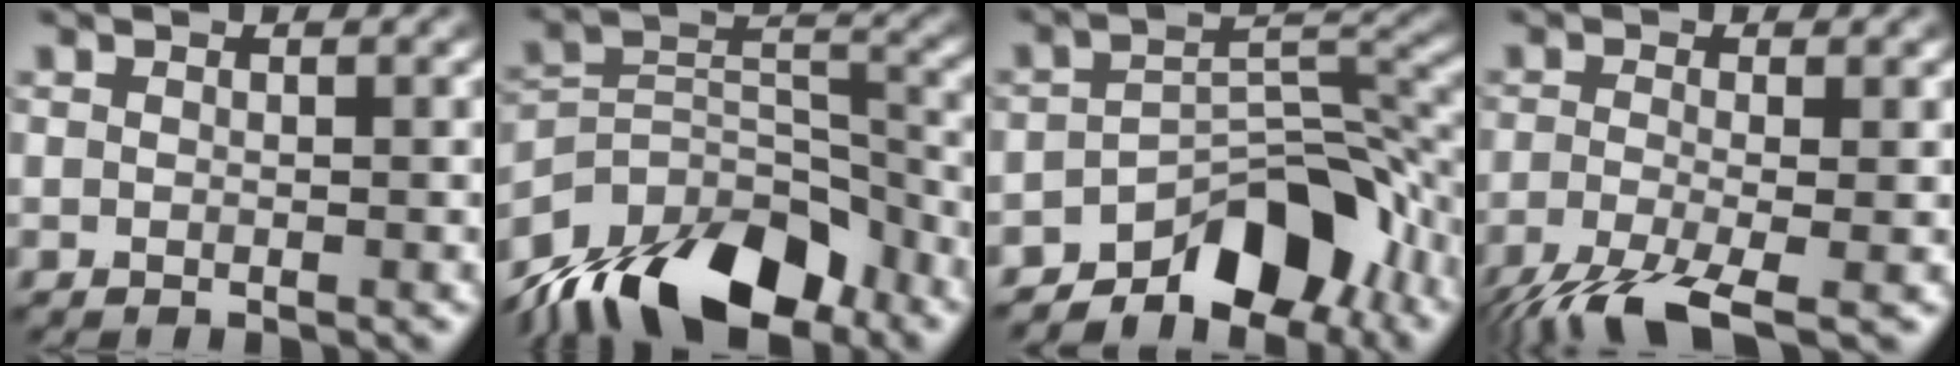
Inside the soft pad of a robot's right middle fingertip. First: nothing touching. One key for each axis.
{"total": 12.9, "fx": -10.3, "fy": 5.2, "fz": 5.8, "tx": -0.109, "ty": 0.012, "tz": -0.180}
{"total": 8.6, "fx": -6.2, "fy": 3.7, "fz": 4.7, "tx": -0.048, "ty": 0.001, "tz": -0.108}
{"total": 6.5, "fx": -4.1, "fy": 1.7, "fz": 4.8, "tx": -0.088, "ty": -0.016, "tz": -0.084}